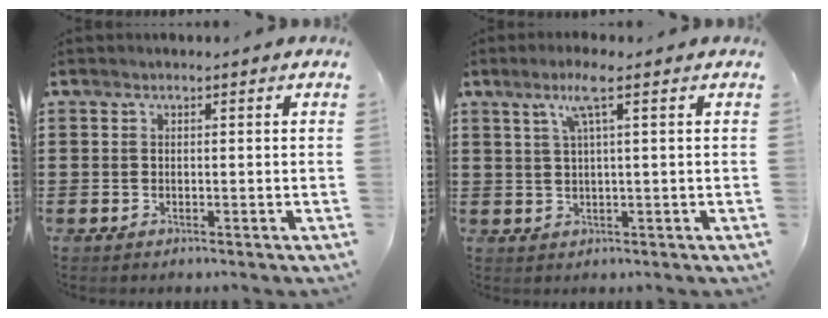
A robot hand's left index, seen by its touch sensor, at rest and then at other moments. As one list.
[{"total": 4.7, "force": [2.0, -0.1, 4.2], "torque": [-0.088, 0.002, 0.031]}]